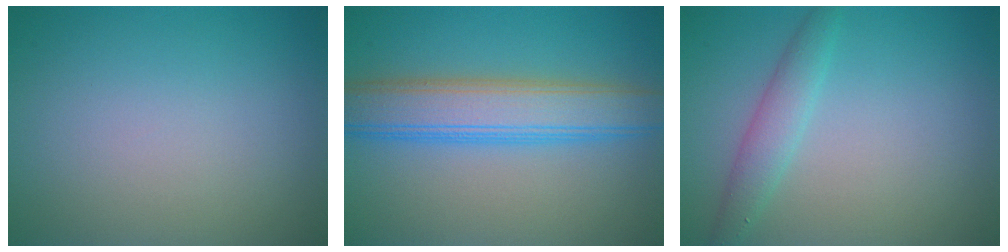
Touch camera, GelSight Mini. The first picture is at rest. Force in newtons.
{"total": 6.3, "press": 6.3, "slide": 0.1}
{"total": 2.3, "press": 2.3, "slide": 0.1}